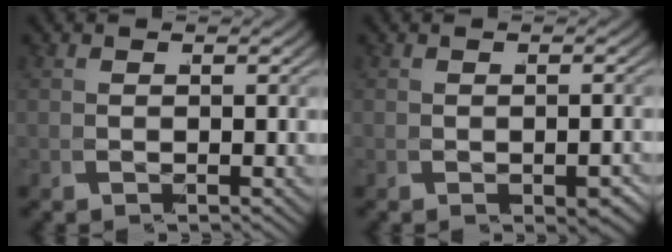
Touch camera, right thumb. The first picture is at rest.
{"total": 1.3, "force": [-0.9, 0.3, 0.9], "torque": [-0.017, -0.010, -0.007]}